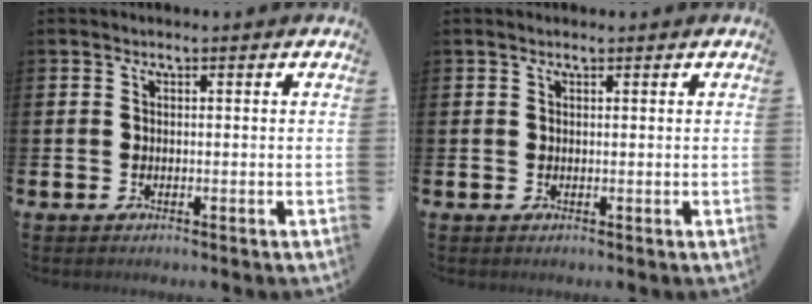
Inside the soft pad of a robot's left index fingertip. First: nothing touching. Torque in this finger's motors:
{"motor_torque": [0.75, -0.72, 0.05, 0.01]}